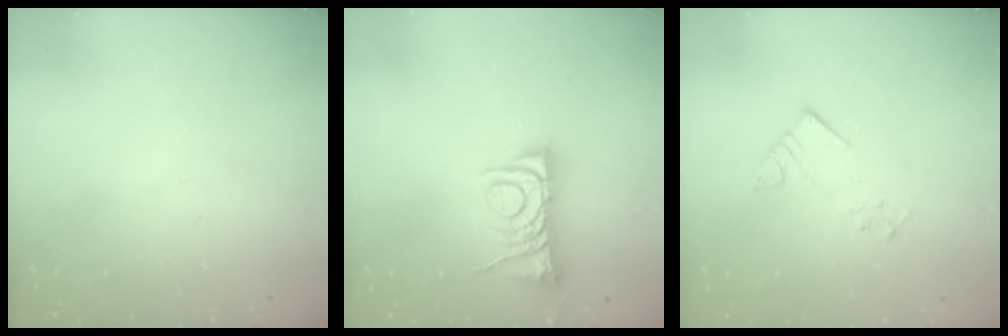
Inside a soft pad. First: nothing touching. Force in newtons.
{"total": 8.3, "press": 8.3, "slide": 0.4}
{"total": 5.5, "press": 5.5, "slide": 0.4}